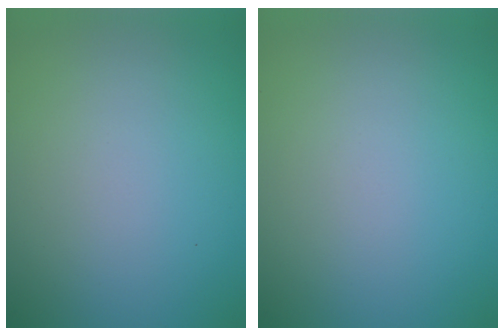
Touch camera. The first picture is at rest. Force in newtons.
{"total": 0.0}